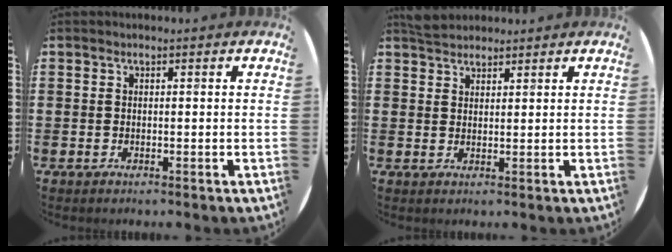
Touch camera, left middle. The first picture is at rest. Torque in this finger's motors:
{"motor_torque": [0.72, -0.74, 0.03, 0.04]}